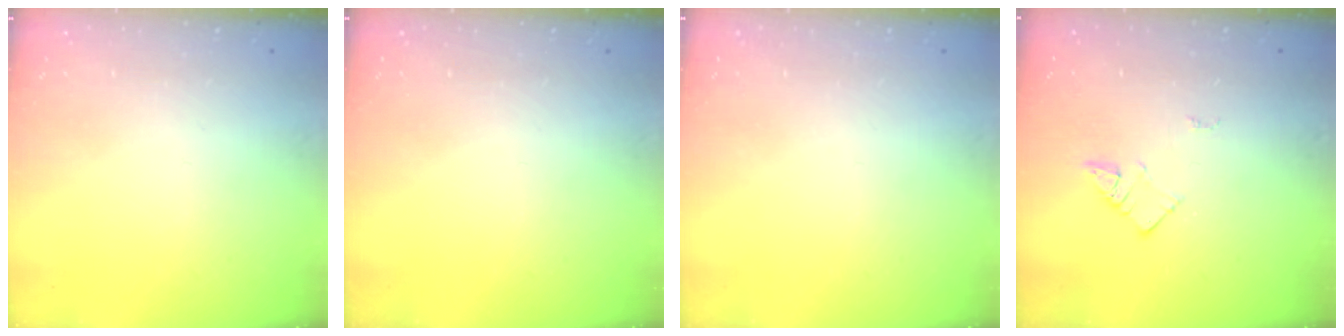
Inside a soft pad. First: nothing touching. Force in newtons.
{"total": 0.0}
{"total": 0.0}
{"total": 3.3, "press": 3.3, "slide": 0.2}